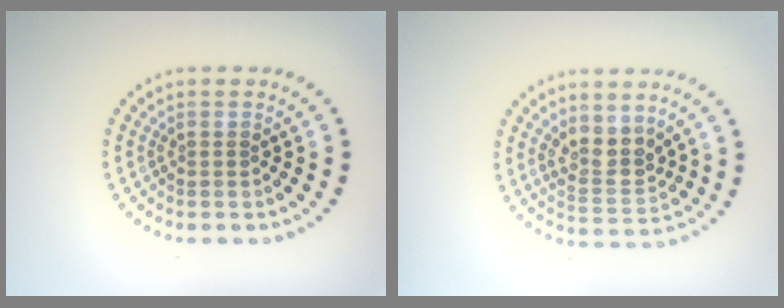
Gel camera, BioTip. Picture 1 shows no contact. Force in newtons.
{"total": 3.2, "press": 2.9, "slide": 1.4}